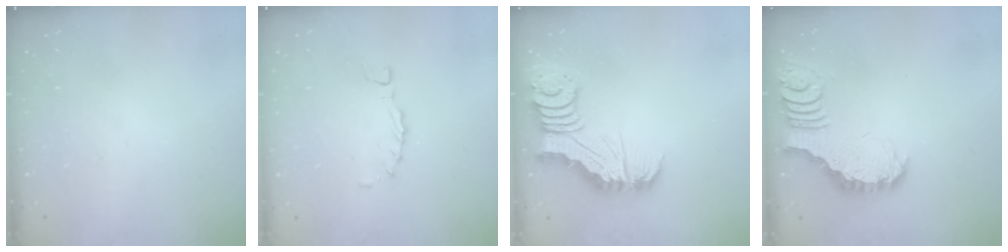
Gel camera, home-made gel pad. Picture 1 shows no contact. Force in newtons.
{"total": 0.8, "press": 0.7, "slide": 0.3}
{"total": 8.6, "press": 8.5, "slide": 1.2}
{"total": 3.8, "press": 3.8, "slide": 0.6}